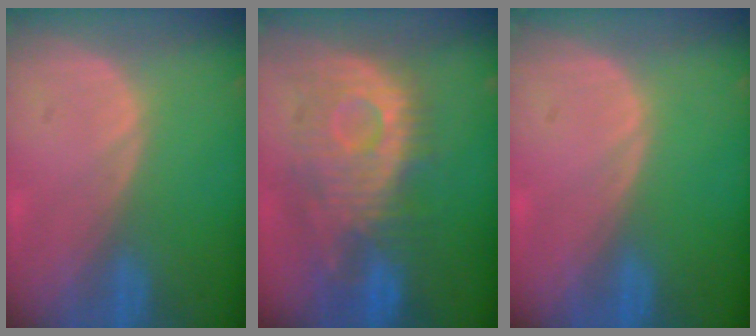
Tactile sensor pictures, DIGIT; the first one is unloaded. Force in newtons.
{"total": 10.6, "press": 9.9, "slide": 3.9}
{"total": 0.0}